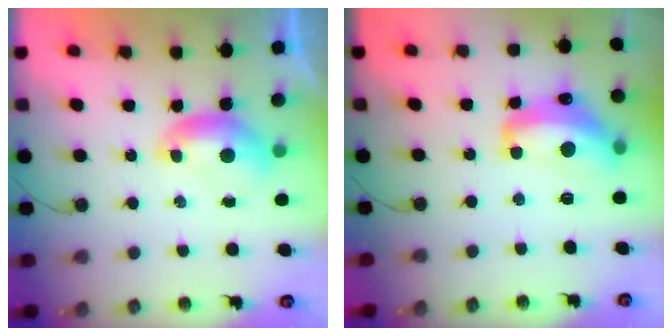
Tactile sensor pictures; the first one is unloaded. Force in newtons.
{"total": 10.2, "press": 10.2, "slide": 1.0}